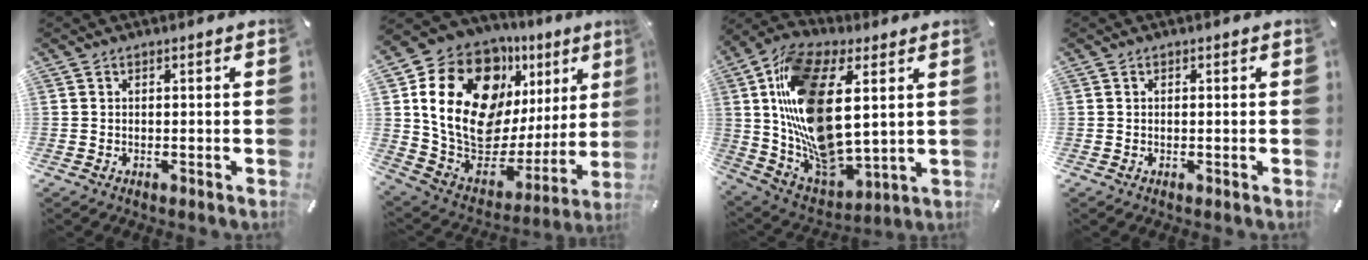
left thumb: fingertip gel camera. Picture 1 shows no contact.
{"total": 21.4, "force": [9.8, 13.9, 13.0], "torque": [-0.239, -0.079, 0.175]}
{"total": 21.9, "force": [5.4, 12.9, 16.8], "torque": [-0.362, -0.032, 0.098]}
{"total": 0.0}